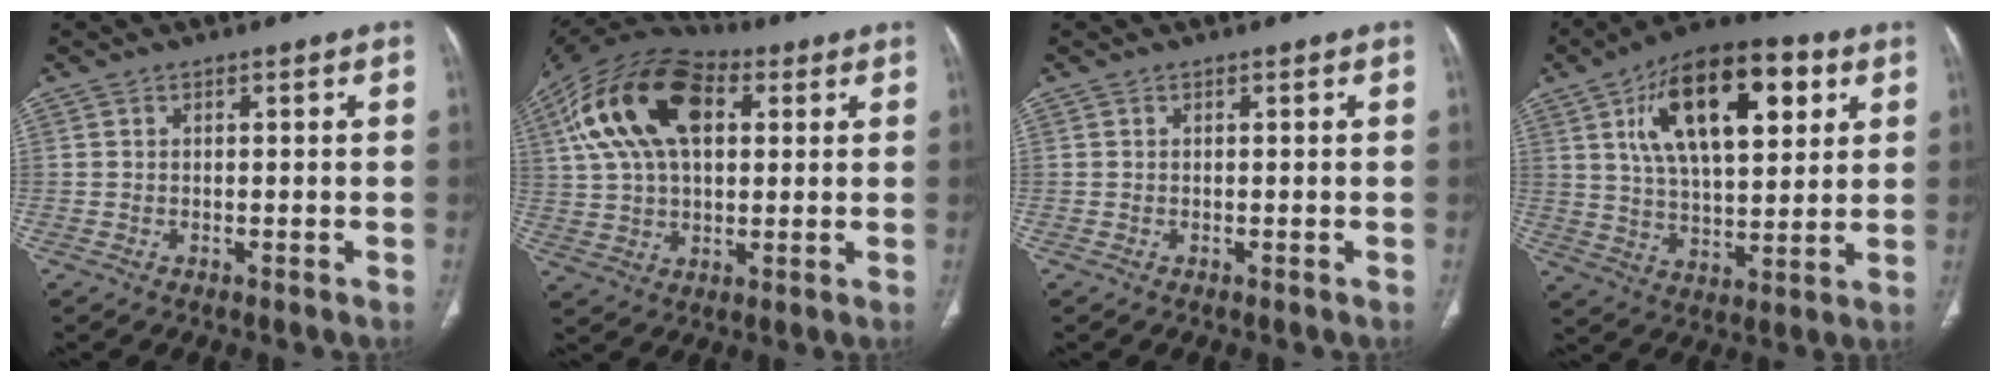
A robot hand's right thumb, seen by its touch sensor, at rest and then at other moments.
{"total": 20.8, "force": [6.4, 11.9, 15.9], "torque": [-0.289, 0.017, 0.106]}
{"total": 0.0}
{"total": 22.0, "force": [8.2, 10.3, 17.7], "torque": [-0.262, -0.011, 0.134]}